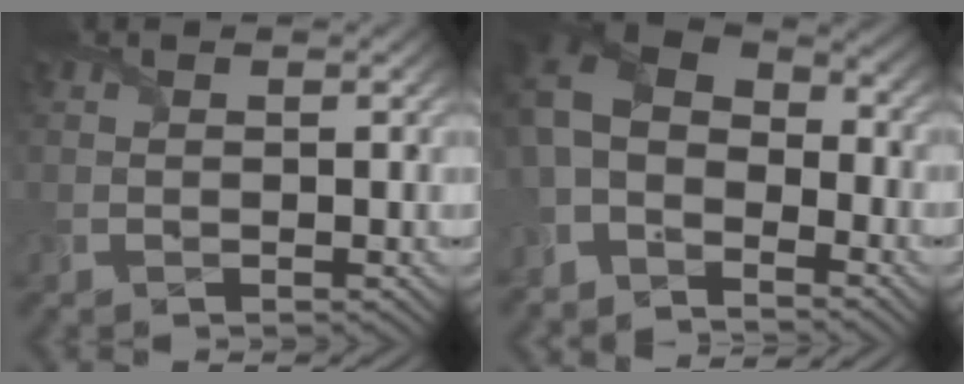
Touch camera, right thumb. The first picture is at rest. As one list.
[{"total": 7.8, "force": [-4.1, 4.6, 4.8], "torque": [-0.116, -0.006, -0.087]}]